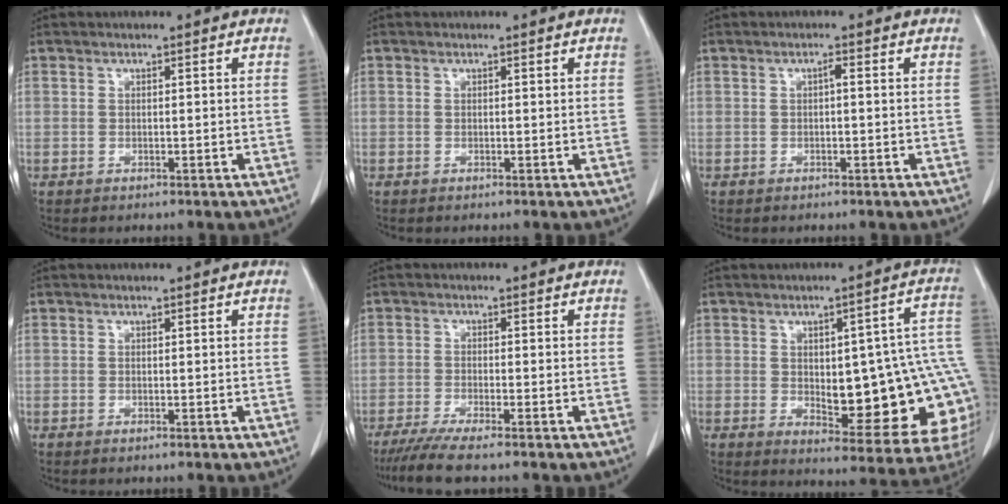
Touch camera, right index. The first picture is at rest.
{"total": 0.0}
{"total": 0.8, "force": [0.0, 0.1, 0.8], "torque": [-0.013, 0.002, 0.001]}
{"total": 0.0}
{"total": 5.2, "force": [-4.2, -0.6, 3.0], "torque": [-0.049, -0.015, -0.076]}
{"total": 19.7, "force": [-1.4, 6.5, 18.5], "torque": [-0.158, 0.028, 0.007]}